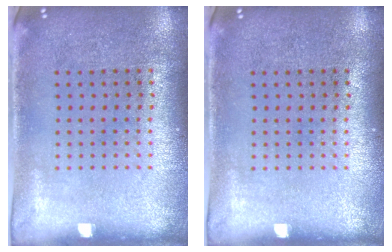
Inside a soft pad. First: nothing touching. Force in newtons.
{"total": 0.0}